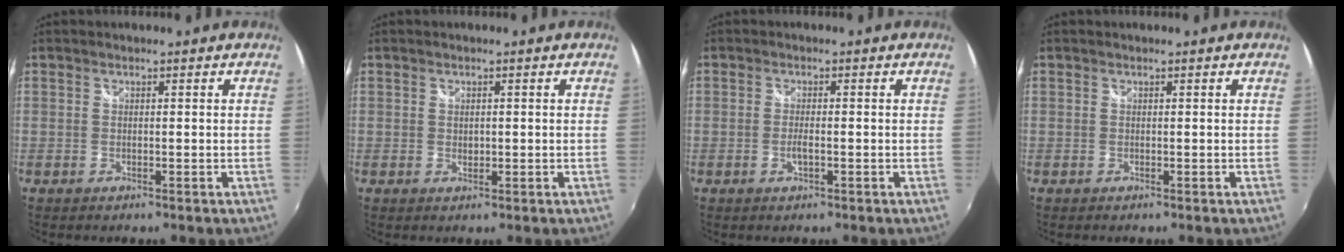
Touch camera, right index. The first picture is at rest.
{"total": 1.3, "force": [0.1, 1.0, 0.8], "torque": [-0.011, -0.001, 0.002]}
{"total": 2.1, "force": [-0.7, 0.6, 1.9], "torque": [-0.037, -0.003, -0.012]}
{"total": 0.0}